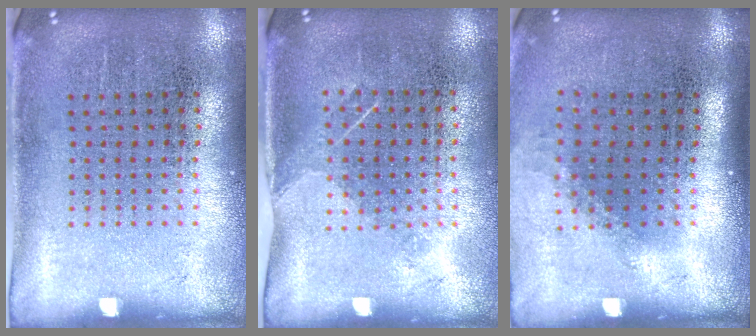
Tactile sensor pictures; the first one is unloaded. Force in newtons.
{"total": 1.2, "press": 0.9, "slide": 0.7}
{"total": 1.1, "press": 0.9, "slide": 0.7}